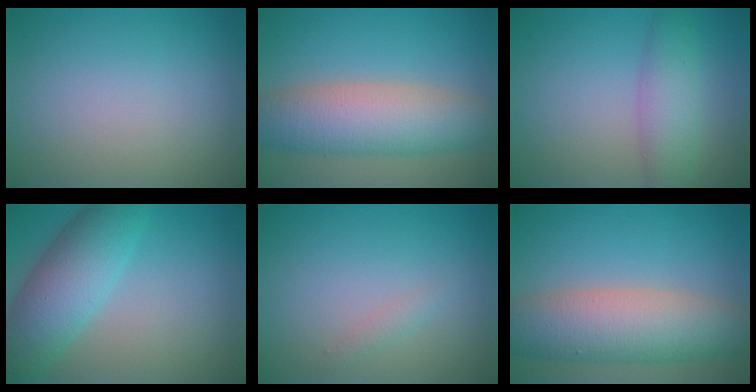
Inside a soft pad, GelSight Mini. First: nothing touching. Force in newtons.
{"total": 7.7, "press": 7.7, "slide": 0.2}
{"total": 4.0, "press": 4.0, "slide": 0.0}
{"total": 6.9, "press": 6.9, "slide": 0.1}
{"total": 0.8, "press": 0.8, "slide": 0.1}
{"total": 8.2, "press": 8.2, "slide": 0.4}